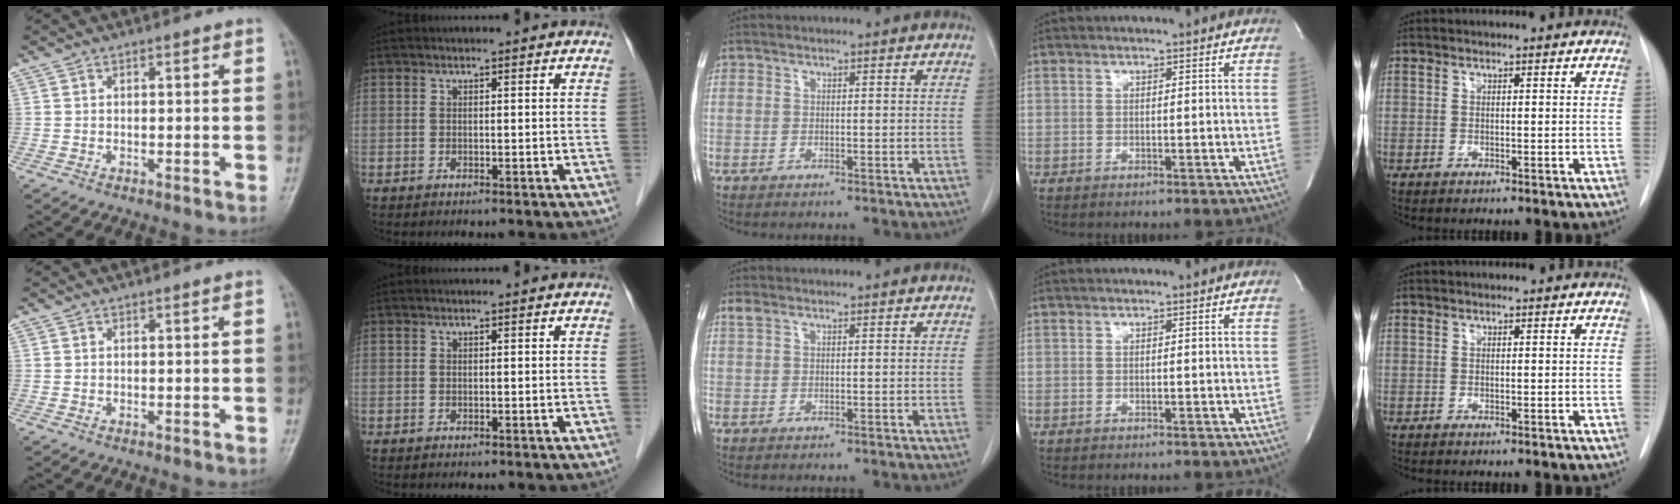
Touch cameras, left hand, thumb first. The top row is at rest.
{"middle": {"total": 1.3, "force": [0.9, 0.6, 0.6], "torque": [-0.019, 0.013, 0.021]}}